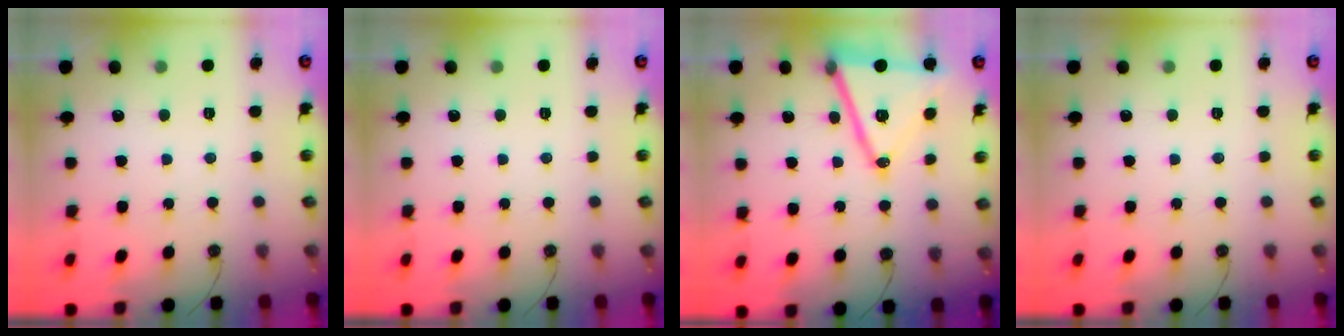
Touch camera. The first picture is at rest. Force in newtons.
{"total": 0.0}
{"total": 18.1, "press": 17.7, "slide": 3.8}
{"total": 0.0}